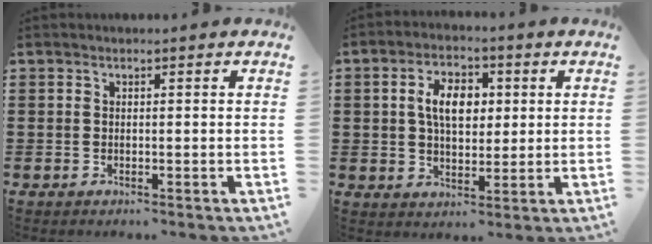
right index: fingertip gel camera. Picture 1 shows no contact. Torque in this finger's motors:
{"motor_torque": [0.83, -0.29, 0.49, 0.10]}